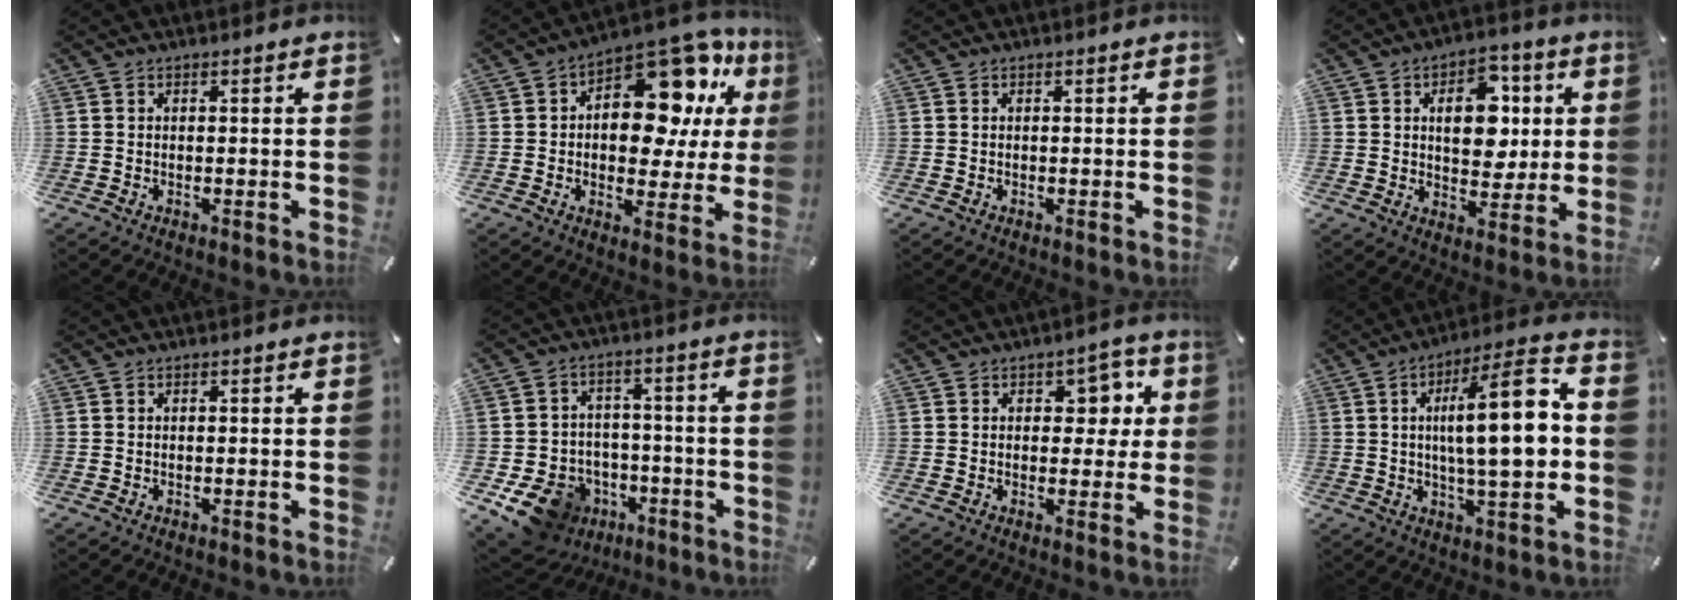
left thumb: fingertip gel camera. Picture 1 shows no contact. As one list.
[{"total": 18.2, "force": [7.4, 10.5, 12.9], "torque": [-0.163, -0.060, 0.123]}, {"total": 0.0}, {"total": 12.1, "force": [2.6, 8.5, 8.1], "torque": [-0.098, -0.002, 0.040]}, {"total": 0.0}, {"total": 12.0, "force": [-6.1, 9.4, 4.1], "torque": [-0.073, 0.036, -0.099]}, {"total": 6.8, "force": [1.9, 4.9, 4.3], "torque": [-0.039, -0.005, 0.024]}, {"total": 17.5, "force": [1.4, 4.7, 16.8], "torque": [-0.261, 0.001, 0.014]}]